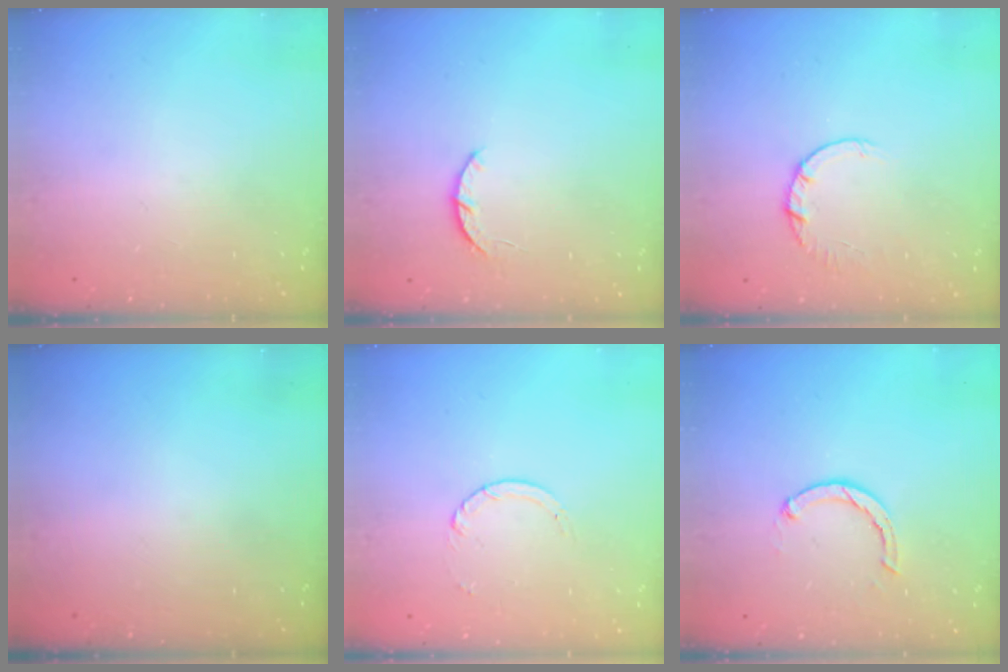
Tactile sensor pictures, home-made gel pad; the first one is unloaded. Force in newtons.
{"total": 2.9, "press": 2.8, "slide": 0.5}
{"total": 2.7, "press": 2.7, "slide": 0.4}
{"total": 0.0}
{"total": 2.5, "press": 2.4, "slide": 0.2}
{"total": 3.1, "press": 3.1, "slide": 0.3}